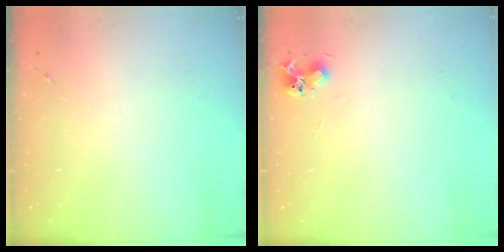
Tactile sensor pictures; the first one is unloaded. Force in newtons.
{"total": 6.5, "press": 6.5, "slide": 0.8}